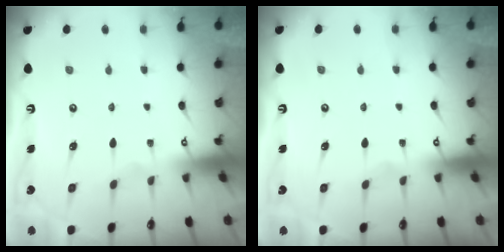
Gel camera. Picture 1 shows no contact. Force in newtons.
{"total": 0.0}